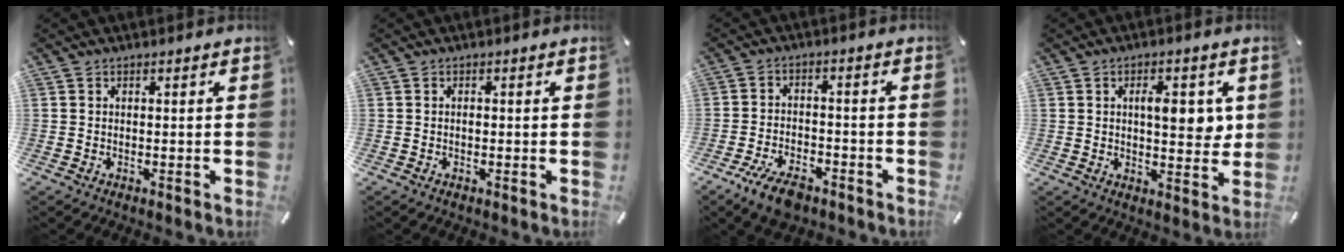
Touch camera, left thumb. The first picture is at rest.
{"total": 0.5, "force": [-0.1, 0.4, 0.4], "torque": [-0.007, -0.001, -0.002]}
{"total": 7.1, "force": [-4.7, 3.4, 4.0], "torque": [-0.084, 0.019, -0.087]}
{"total": 7.9, "force": [1.9, 3.7, 6.8], "torque": [-0.088, -0.011, 0.022]}